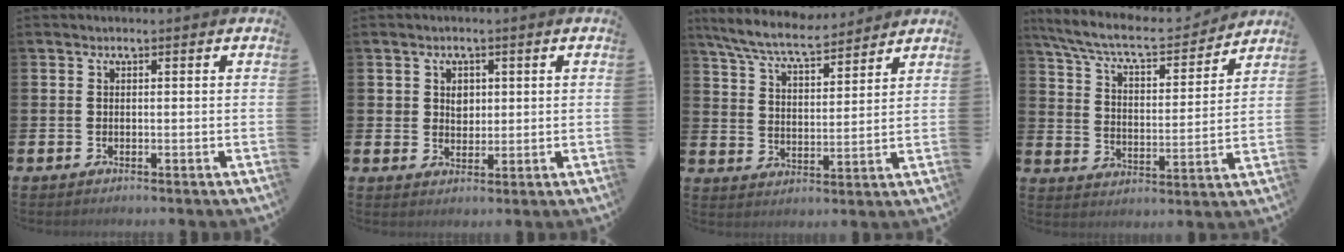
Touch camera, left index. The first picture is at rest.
{"total": 2.4, "force": [1.1, 1.9, 0.9], "torque": [-0.006, 0.003, 0.015]}
{"total": 7.7, "force": [7.2, 1.1, 2.7], "torque": [-0.083, -0.034, 0.129]}
{"total": 8.3, "force": [7.5, 1.8, 3.0], "torque": [-0.101, -0.049, 0.129]}